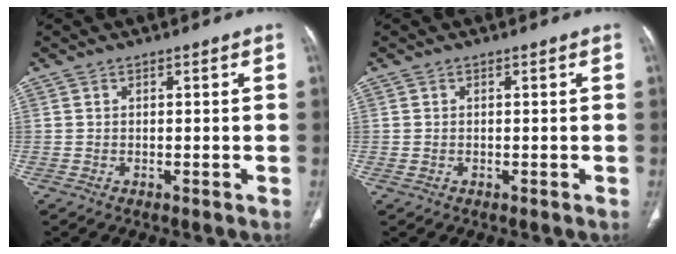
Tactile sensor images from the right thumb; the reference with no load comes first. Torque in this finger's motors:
{"motor_torque": [1.66, 1.85, -0.26, 0.14, 0.04]}